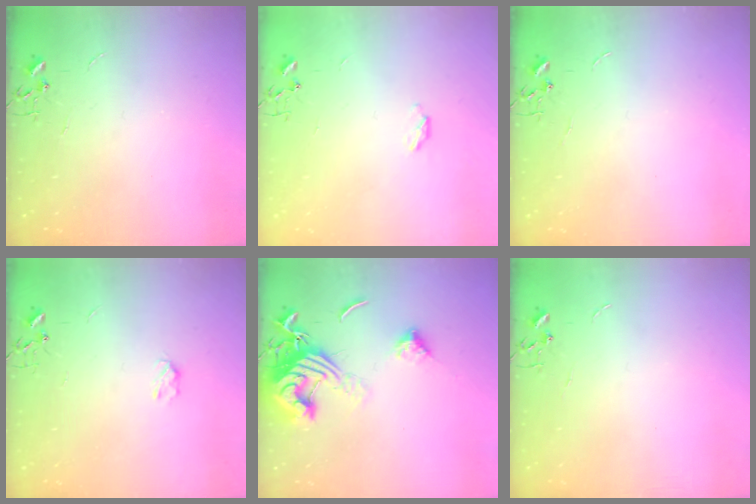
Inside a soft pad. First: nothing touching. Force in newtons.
{"total": 2.9, "press": 2.9, "slide": 0.5}
{"total": 0.0}
{"total": 3.5, "press": 3.5, "slide": 0.5}
{"total": 15.1, "press": 15.0, "slide": 1.7}
{"total": 0.0}